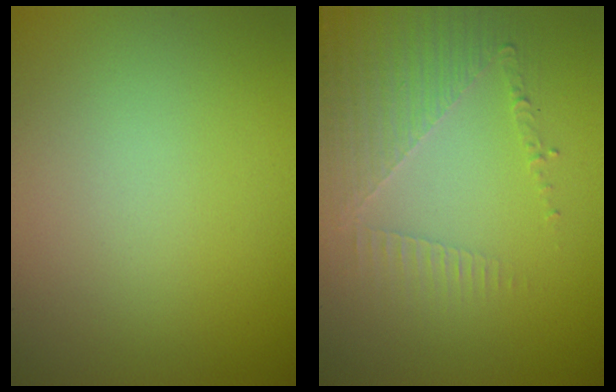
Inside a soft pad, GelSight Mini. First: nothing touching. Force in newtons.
{"total": 3.7, "press": 3.1, "slide": 2.0}